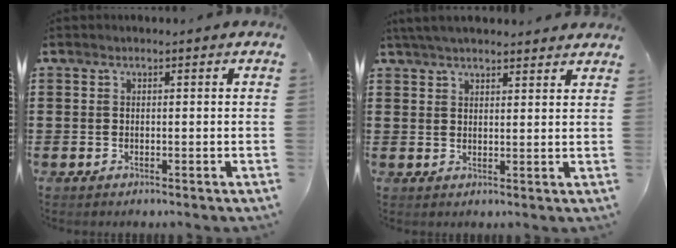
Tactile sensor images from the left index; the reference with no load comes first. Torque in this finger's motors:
{"motor_torque": [1.08, -1.06, 0.42, 0.10]}